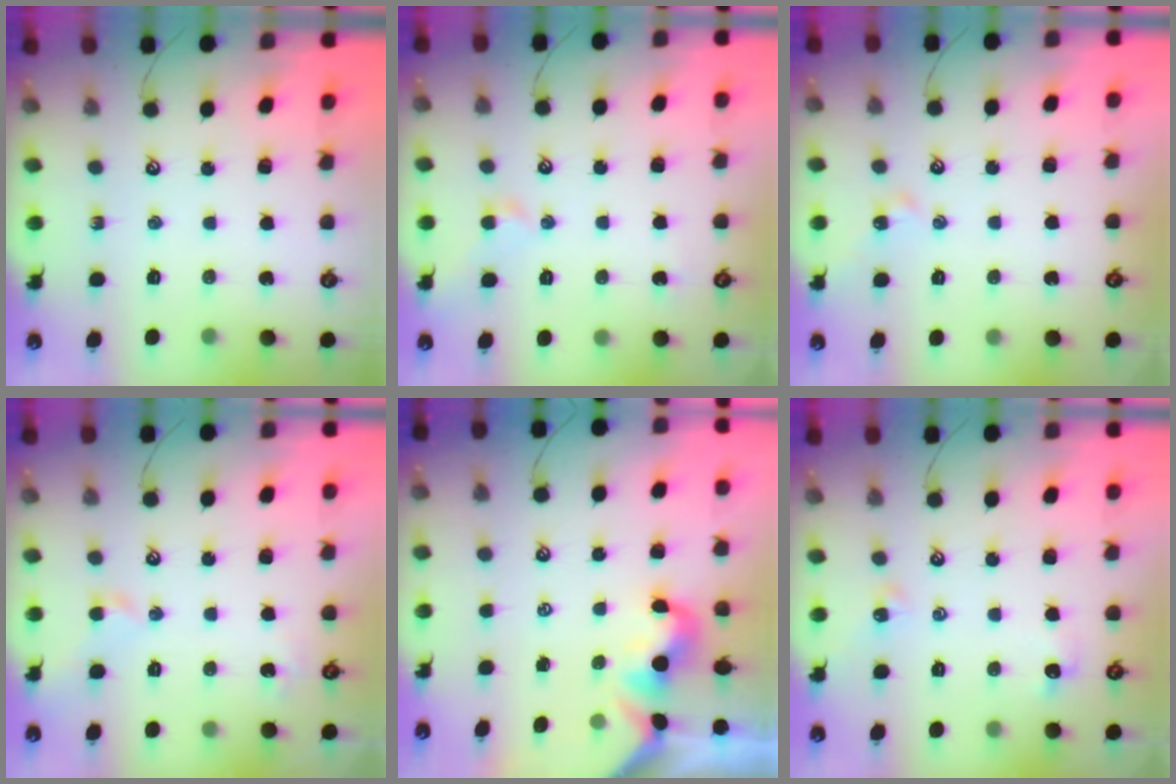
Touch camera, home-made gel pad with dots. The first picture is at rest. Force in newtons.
{"total": 2.1, "press": 2.0, "slide": 0.6}
{"total": 0.9, "press": 0.9, "slide": 0.2}
{"total": 1.7, "press": 1.6, "slide": 0.5}
{"total": 1.0, "press": 0.9, "slide": 0.4}
{"total": 2.5, "press": 2.4, "slide": 0.6}